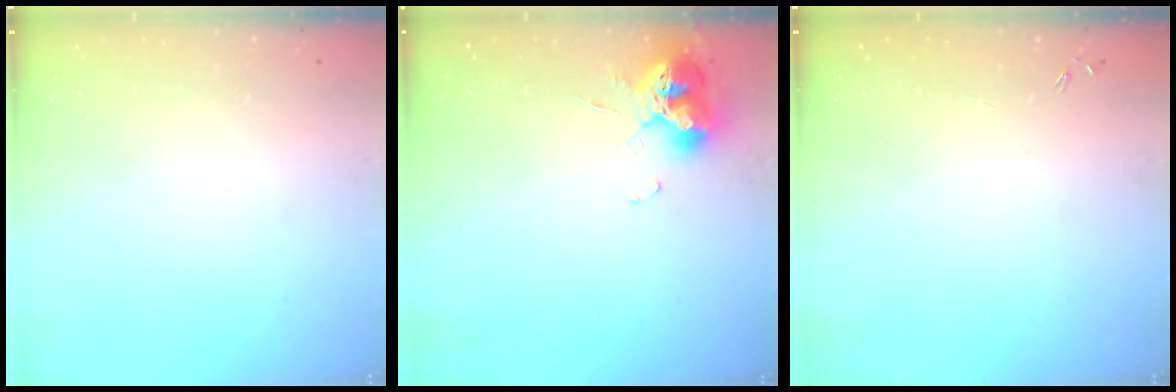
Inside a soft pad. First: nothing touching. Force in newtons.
{"total": 10.0, "press": 9.9, "slide": 0.9}
{"total": 0.0}